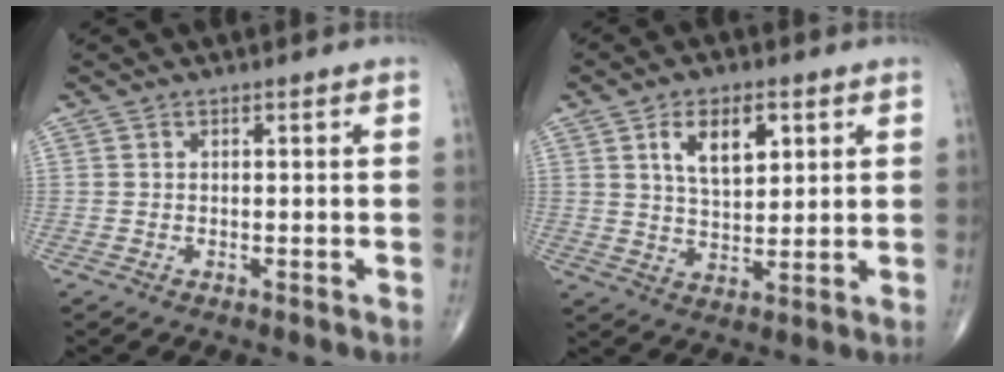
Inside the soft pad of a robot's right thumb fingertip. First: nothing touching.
{"total": 8.8, "force": [3.5, 4.6, 6.6], "torque": [-0.093, -0.016, 0.064]}